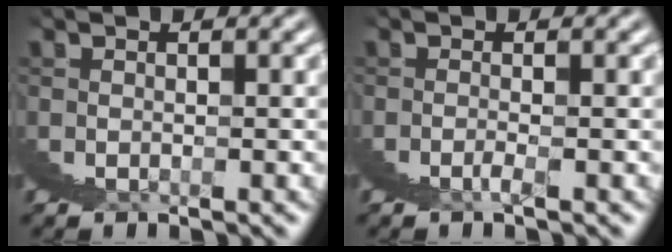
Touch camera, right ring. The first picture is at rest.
{"total": 1.3, "force": [-0.9, -0.6, 0.7], "torque": [-0.012, 0.002, -0.013]}